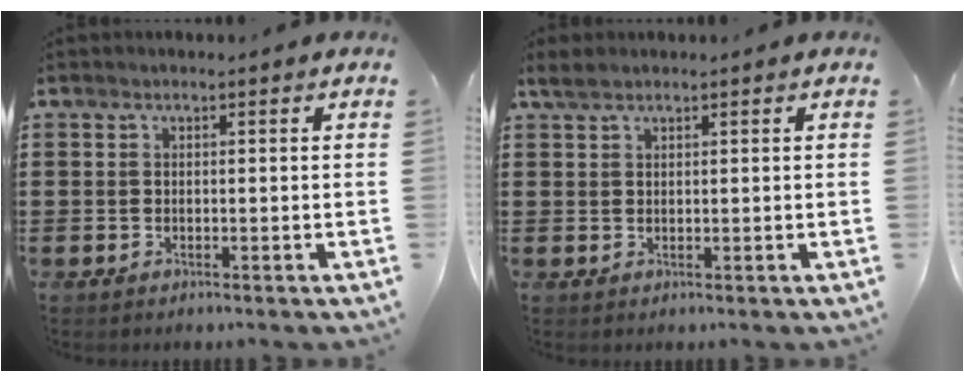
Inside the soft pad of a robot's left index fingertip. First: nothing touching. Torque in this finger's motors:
{"motor_torque": [0.28, -0.26, 0.07, 0.03]}